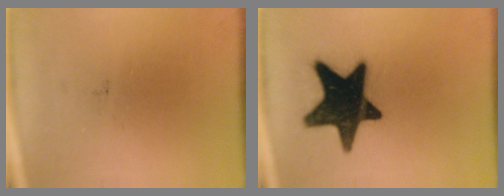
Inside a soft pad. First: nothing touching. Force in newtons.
{"total": 18.8}